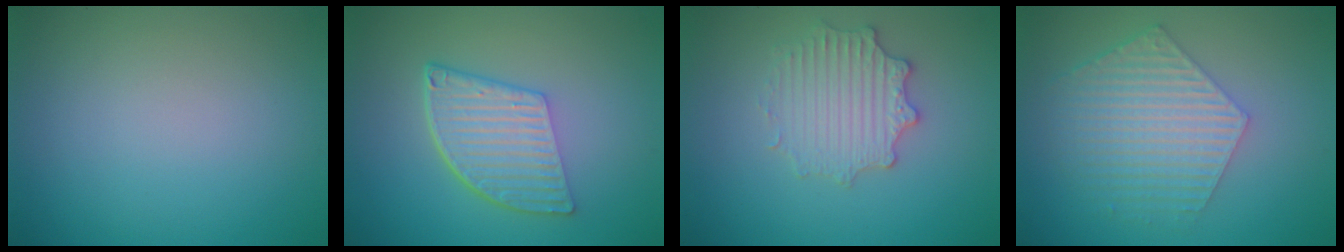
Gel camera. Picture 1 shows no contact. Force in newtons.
{"total": 6.1, "press": 4.1, "slide": 4.5}
{"total": 2.9, "press": 2.9, "slide": 0.6}
{"total": 5.6, "press": 4.2, "slide": 3.7}